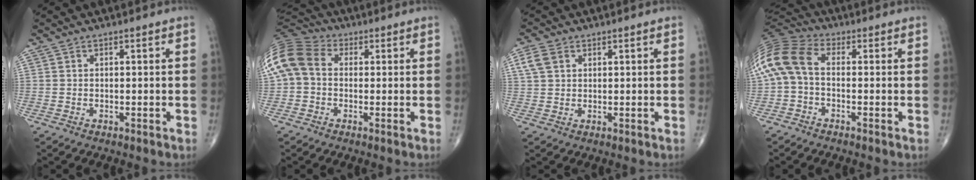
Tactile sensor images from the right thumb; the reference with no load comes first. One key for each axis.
{"total": 12.7, "fx": 1.0, "fy": 9.9, "fz": 8.0, "tx": -0.178, "ty": 0.035, "tz": 0.007}
{"total": 3.8, "fx": 1.6, "fy": 2.7, "fz": 2.1, "tx": -0.044, "ty": 0.006, "tz": 0.036}
{"total": 12.1, "fx": -0.4, "fy": 7.4, "fz": 9.5, "tx": -0.206, "ty": 0.031, "tz": -0.021}